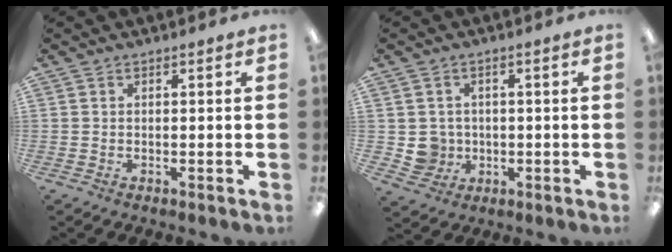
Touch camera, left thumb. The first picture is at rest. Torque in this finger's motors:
{"motor_torque": [-0.10, 0.12, 0.03, -0.08, 0.00]}